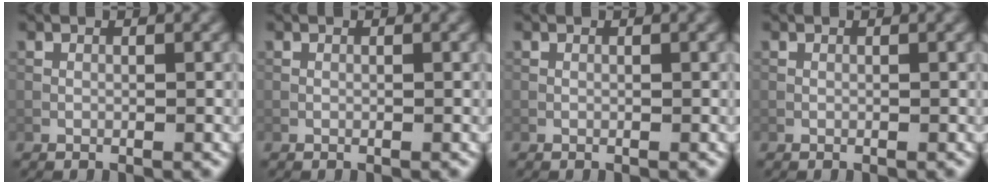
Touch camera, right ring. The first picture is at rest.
{"total": 0.0}
{"total": 0.0}
{"total": 0.0}